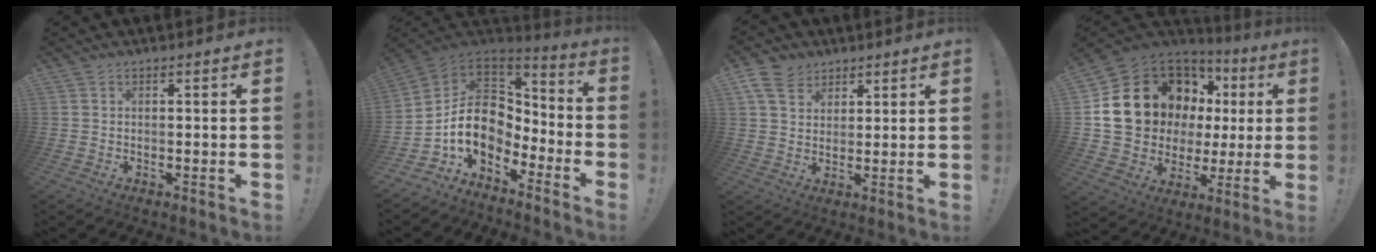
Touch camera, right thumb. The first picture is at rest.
{"total": 14.4, "force": [-1.4, 10.6, 9.6], "torque": [-0.177, -0.006, -0.017]}
{"total": 8.6, "force": [5.3, 6.1, 3.0], "torque": [-0.049, -0.026, 0.105]}
{"total": 21.4, "force": [8.0, 15.5, 12.5], "torque": [-0.205, -0.041, 0.188]}